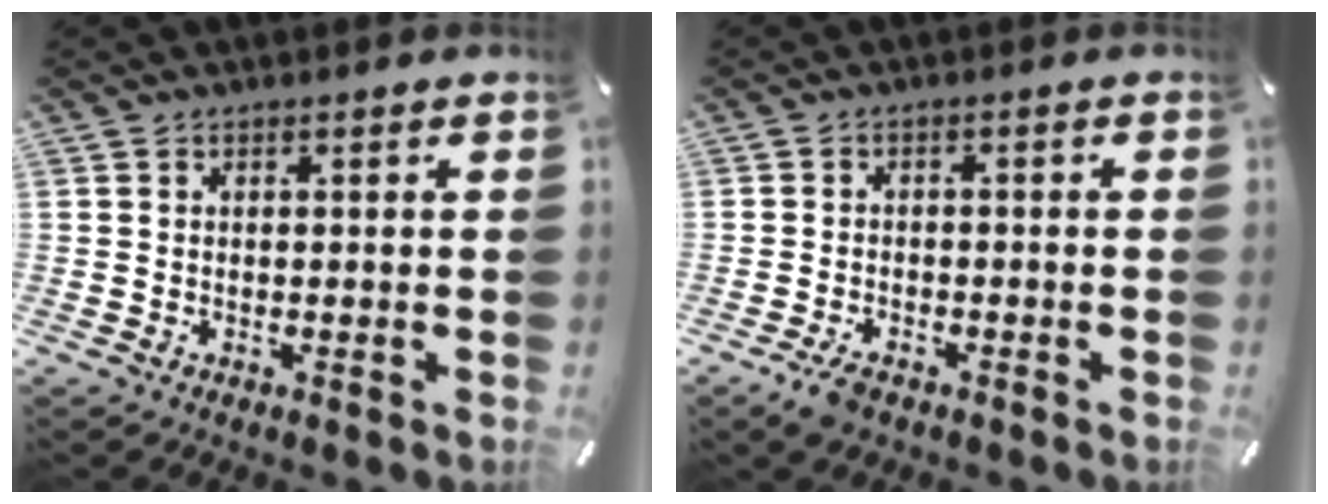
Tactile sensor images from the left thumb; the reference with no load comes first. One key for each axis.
{"total": 3.4, "fx": -2.4, "fy": 1.5, "fz": 1.8, "tx": -0.048, "ty": 0.006, "tz": -0.049}